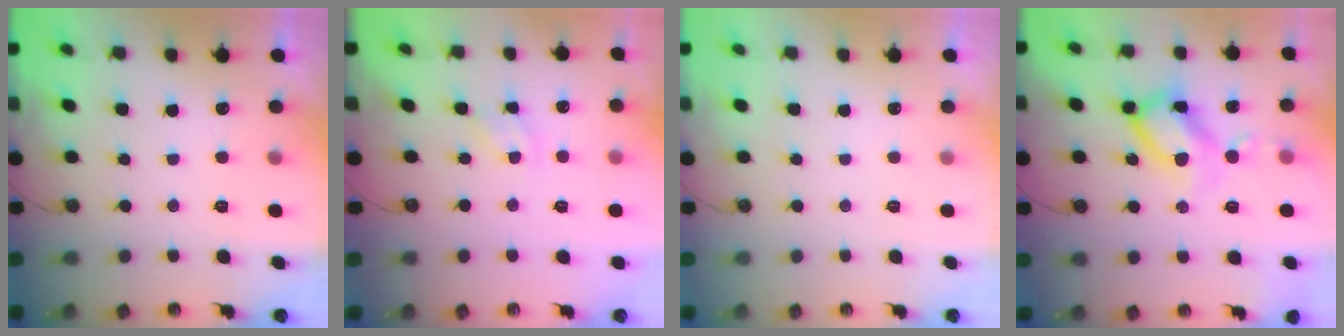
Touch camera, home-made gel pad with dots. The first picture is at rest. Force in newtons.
{"total": 3.7, "press": 3.7, "slide": 0.3}
{"total": 0.0}
{"total": 15.5, "press": 15.5, "slide": 1.2}